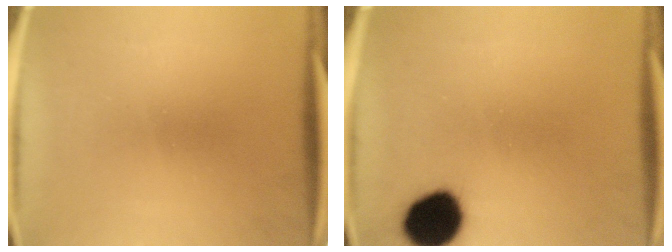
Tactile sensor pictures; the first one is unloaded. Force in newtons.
{"total": 12.2}